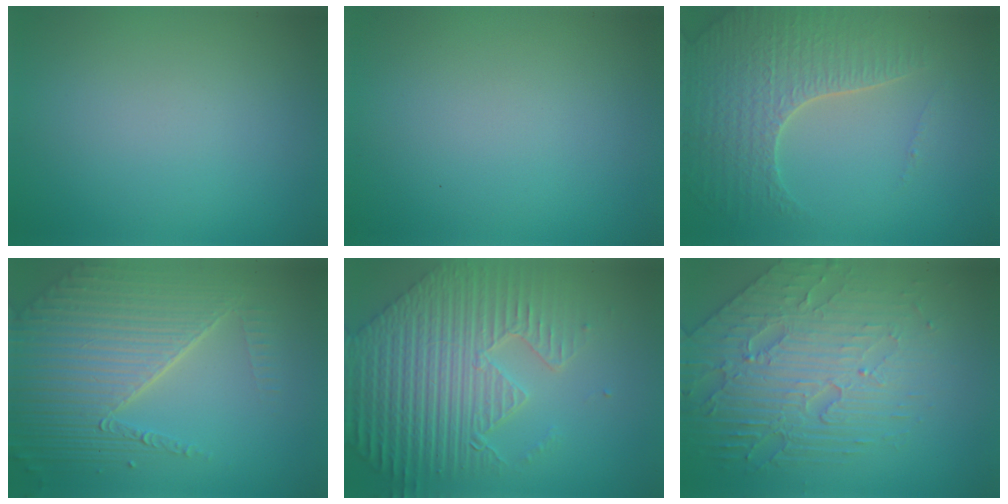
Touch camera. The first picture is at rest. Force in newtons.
{"total": 0.0}
{"total": 5.3, "press": 4.5, "slide": 2.8}
{"total": 8.4, "press": 5.6, "slide": 6.3}
{"total": 9.3, "press": 6.5, "slide": 6.6}
{"total": 6.7, "press": 5.3, "slide": 4.1}